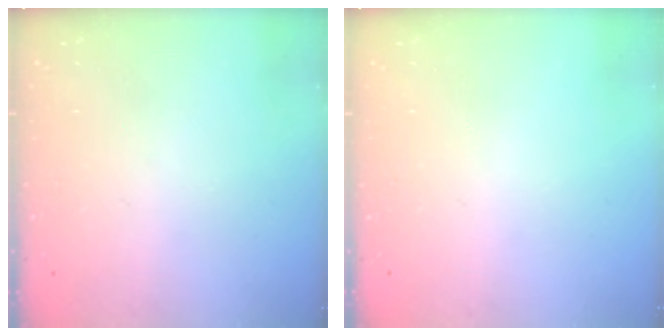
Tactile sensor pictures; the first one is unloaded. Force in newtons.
{"total": 0.0}